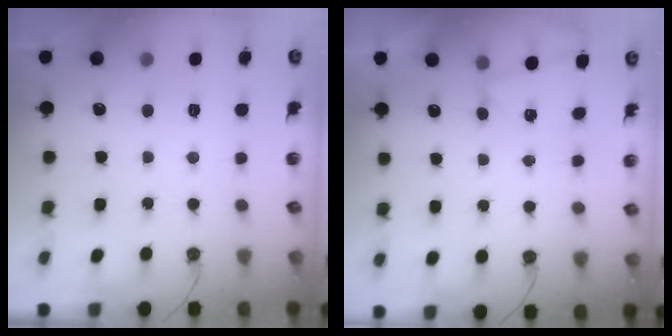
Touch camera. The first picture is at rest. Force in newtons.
{"total": 2.3, "press": 1.3, "slide": 1.9}